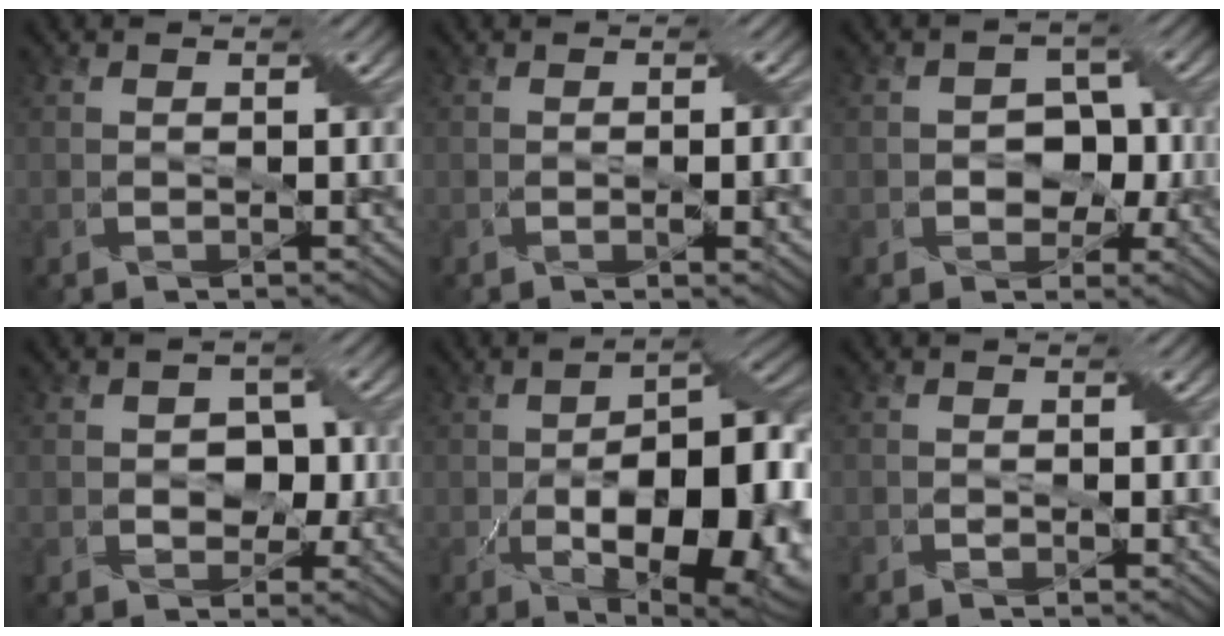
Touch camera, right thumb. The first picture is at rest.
{"total": 3.2, "force": [-0.7, 0.8, 3.0], "torque": [-0.047, -0.001, -0.008]}
{"total": 4.3, "force": [-1.0, 3.6, 2.1], "torque": [-0.019, 0.004, -0.023]}
{"total": 3.4, "force": [-0.5, 2.9, 1.7], "torque": [-0.022, -0.002, -0.015]}
{"total": 15.7, "force": [-4.4, 7.4, 13.2], "torque": [-0.204, -0.025, -0.056]}
{"total": 1.7, "force": [-1.0, 0.9, 1.1], "torque": [-0.019, -0.002, -0.017]}